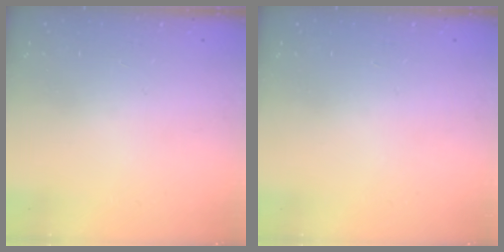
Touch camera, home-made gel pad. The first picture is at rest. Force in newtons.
{"total": 0.0}